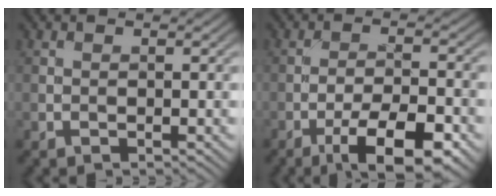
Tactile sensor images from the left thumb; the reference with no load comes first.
{"total": 9.5, "force": [-5.6, 2.8, 7.1], "torque": [-0.119, 0.002, -0.089]}